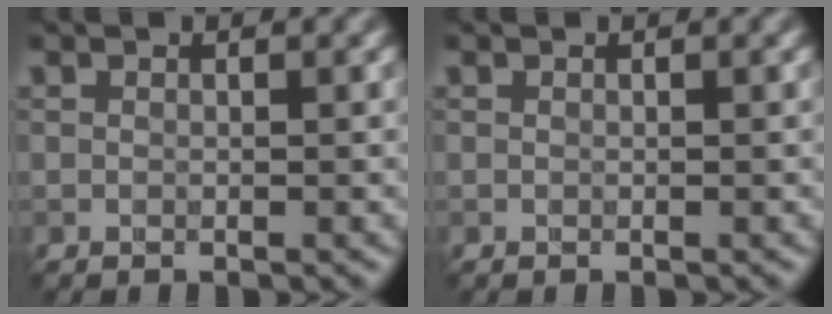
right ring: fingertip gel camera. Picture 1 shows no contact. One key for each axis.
{"total": 0.0}